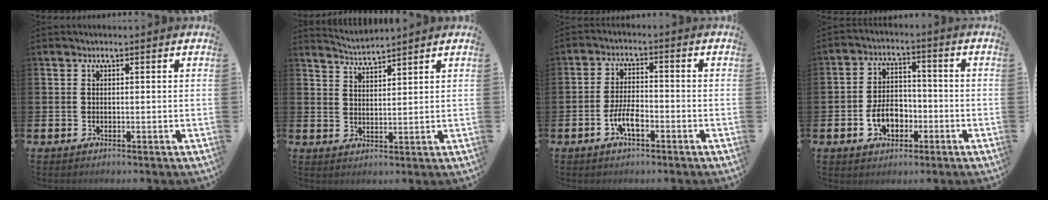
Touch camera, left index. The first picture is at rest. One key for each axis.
{"total": 3.3, "fx": 3.3, "fy": -0.3, "fz": -0.2, "tx": -0.013, "ty": -0.019, "tz": 0.061}
{"total": 4.2, "fx": -1.7, "fy": 1.7, "fz": 3.5, "tx": -0.077, "ty": 0.003, "tz": -0.034}
{"total": 5.5, "fx": -2.1, "fy": 3.8, "fz": 3.4, "tx": -0.049, "ty": 0.007, "tz": -0.043}